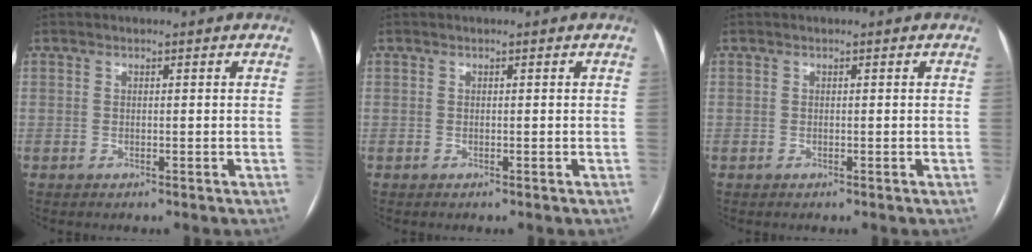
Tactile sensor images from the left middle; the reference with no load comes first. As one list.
[{"total": 0.0}, {"total": 0.0}]